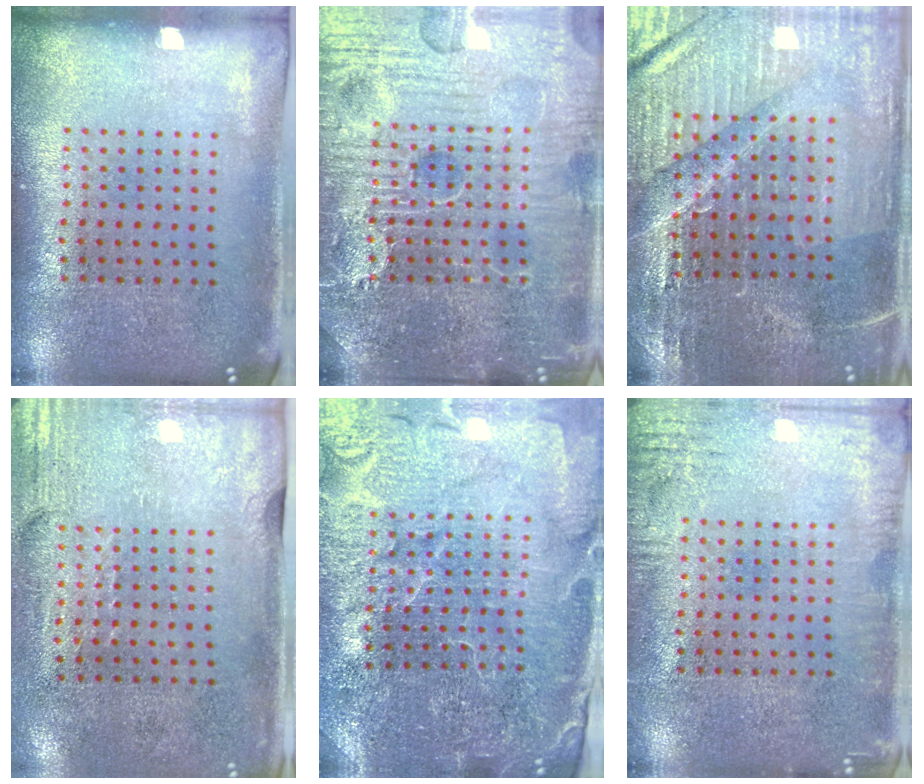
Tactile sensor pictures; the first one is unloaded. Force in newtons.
{"total": 7.2, "press": 7.2, "slide": 0.7}
{"total": 3.5, "press": 3.5, "slide": 0.6}
{"total": 2.9, "press": 2.5, "slide": 1.5}
{"total": 4.5, "press": 4.3, "slide": 1.4}
{"total": 2.7, "press": 2.7, "slide": 0.2}